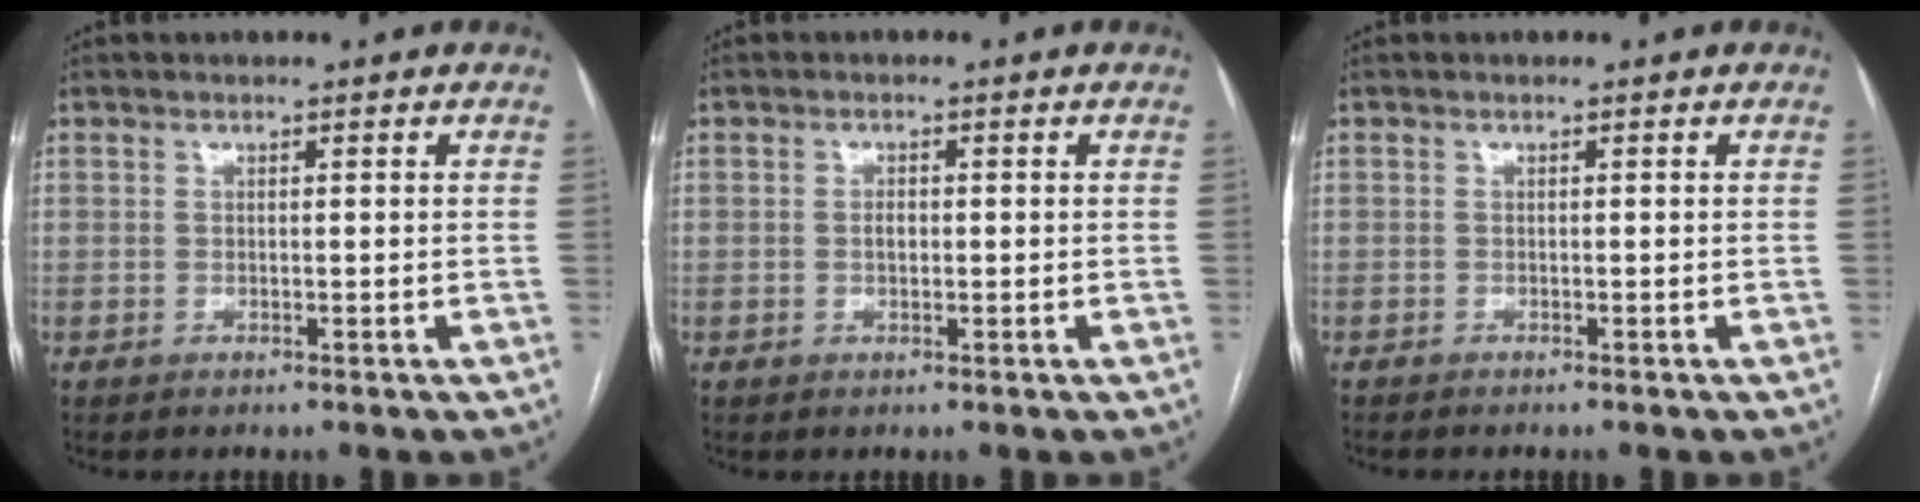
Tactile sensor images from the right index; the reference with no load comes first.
{"total": 1.2, "force": [-0.1, 0.7, 1.0], "torque": [-0.018, 0.002, -0.001]}
{"total": 1.1, "force": [-1.0, 0.2, 0.4], "torque": [-0.011, -0.004, -0.013]}